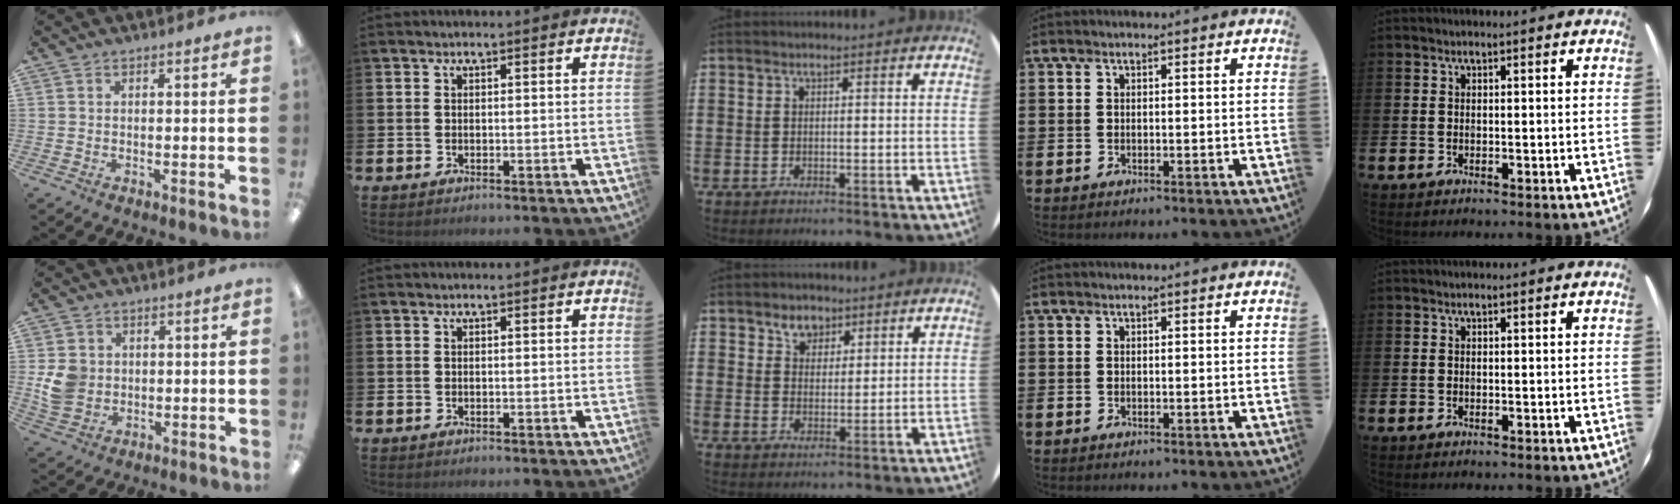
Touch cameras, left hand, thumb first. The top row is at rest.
{"thumb": {"total": 7.2, "force": [0.6, 6.4, 3.2], "torque": [-0.055, 0.006, 0.014]}, "middle": {"total": 3.4, "force": [2.6, 2.1, 0.5], "torque": [-0.009, 0.005, 0.049]}}